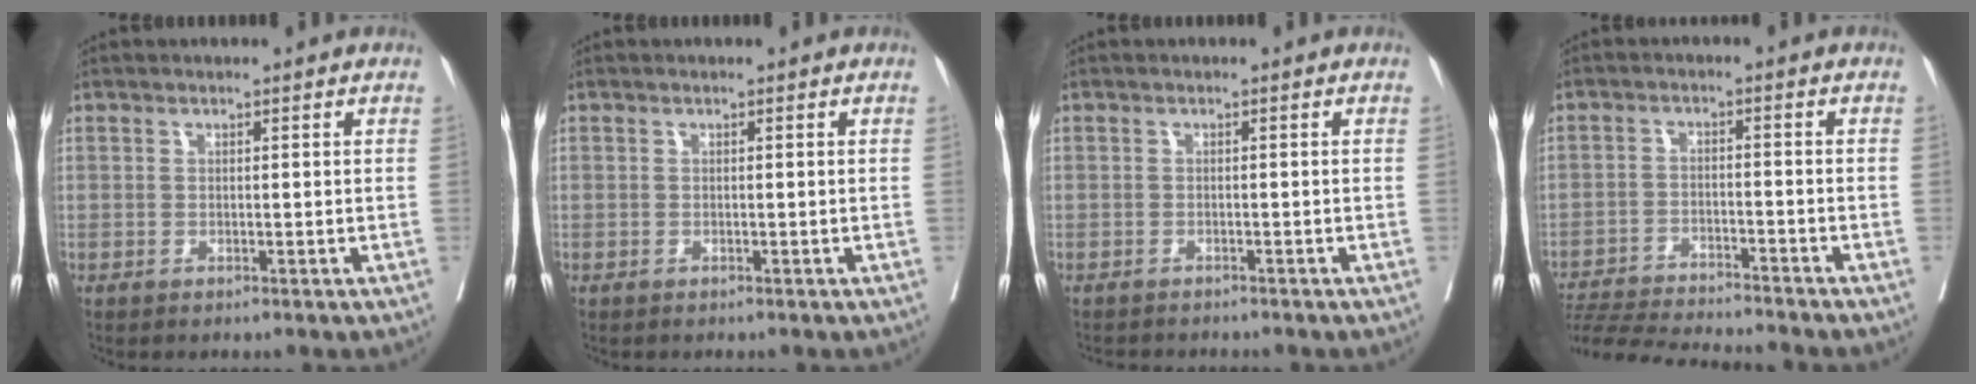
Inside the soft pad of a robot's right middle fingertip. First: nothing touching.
{"total": 0.0}
{"total": 2.3, "force": [-2.2, 0.3, 0.2], "torque": [-0.004, -0.005, -0.033]}
{"total": 12.6, "force": [-12.0, -0.4, 3.9], "torque": [-0.054, -0.012, -0.192]}